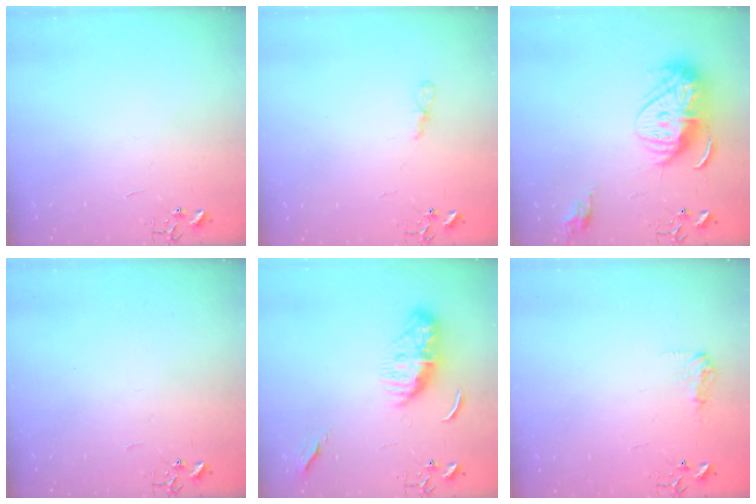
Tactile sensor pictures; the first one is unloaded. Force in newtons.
{"total": 4.8, "press": 4.7, "slide": 0.6}
{"total": 15.5, "press": 15.4, "slide": 1.4}
{"total": 0.0}
{"total": 10.4, "press": 10.3, "slide": 0.7}
{"total": 7.9, "press": 7.9, "slide": 0.3}